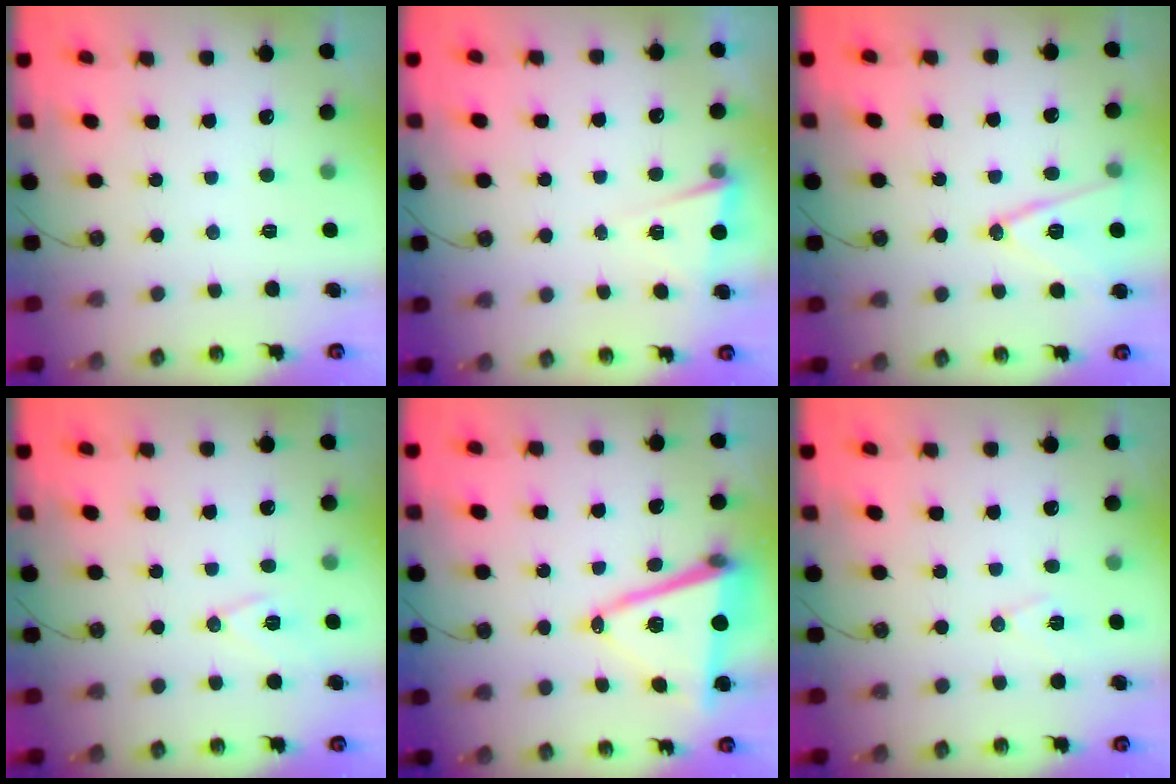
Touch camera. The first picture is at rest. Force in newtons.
{"total": 3.0, "press": 2.8, "slide": 0.9}
{"total": 13.1, "press": 12.7, "slide": 3.2}
{"total": 8.5, "press": 7.8, "slide": 3.5}
{"total": 13.8, "press": 13.3, "slide": 3.8}
{"total": 7.7, "press": 6.4, "slide": 4.3}